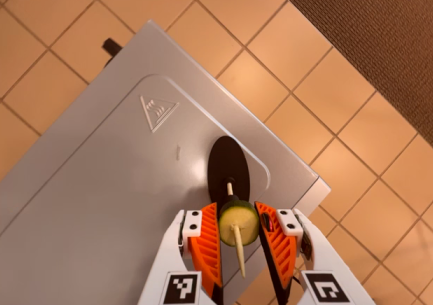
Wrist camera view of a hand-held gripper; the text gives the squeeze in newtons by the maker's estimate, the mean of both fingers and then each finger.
{"total": 9.2, "left": 8.9, "right": 9.5}